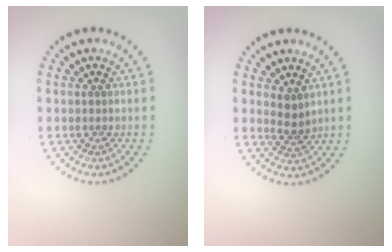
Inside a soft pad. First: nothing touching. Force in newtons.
{"total": 1.7, "press": 1.3, "slide": 1.1}